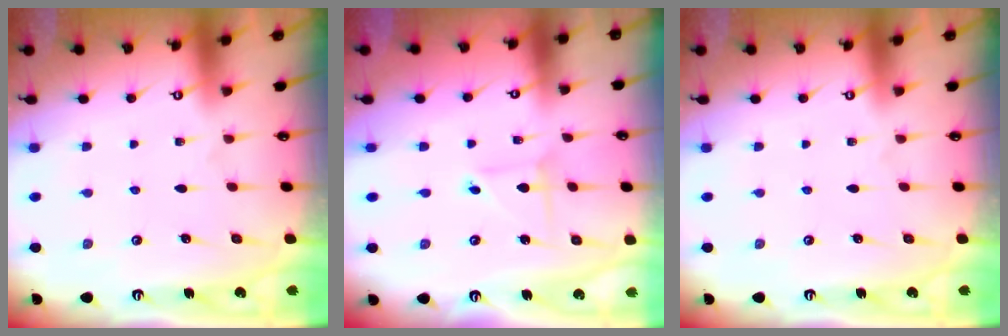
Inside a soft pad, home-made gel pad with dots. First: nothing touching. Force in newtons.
{"total": 2.4, "press": 2.4, "slide": 0.2}
{"total": 0.0}